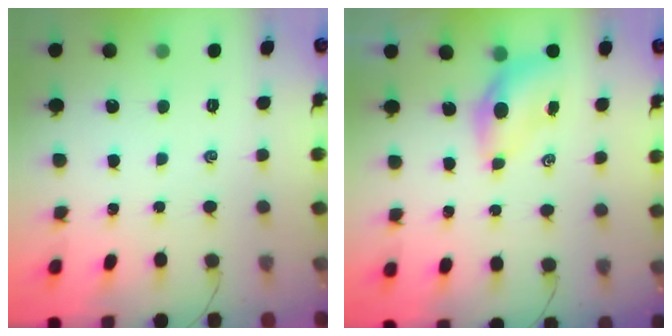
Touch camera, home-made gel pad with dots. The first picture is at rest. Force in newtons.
{"total": 4.9, "press": 4.8, "slide": 0.7}